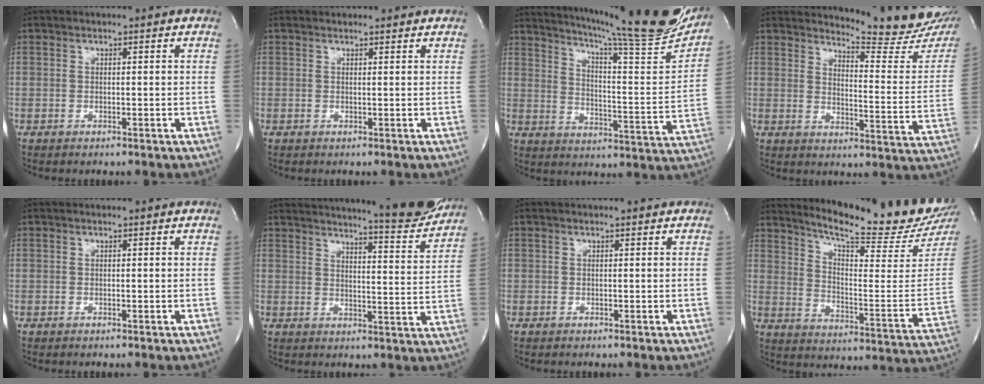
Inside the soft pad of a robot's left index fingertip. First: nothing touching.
{"total": 2.5, "force": [2.5, 0.5, 0.3], "torque": [-0.011, 0.014, 0.026]}
{"total": 24.2, "force": [21.4, 0.4, 11.3], "torque": [-0.176, -0.077, 0.278]}
{"total": 16.9, "force": [16.5, 0.5, 3.5], "torque": [-0.041, -0.127, 0.184]}
{"total": 0.0}
{"total": 18.1, "force": [17.0, 0.7, 6.3], "torque": [-0.093, -0.057, 0.208]}
{"total": 0.0}
{"total": 20.1, "force": [18.8, -0.1, 7.0], "torque": [-0.120, -0.104, 0.249]}